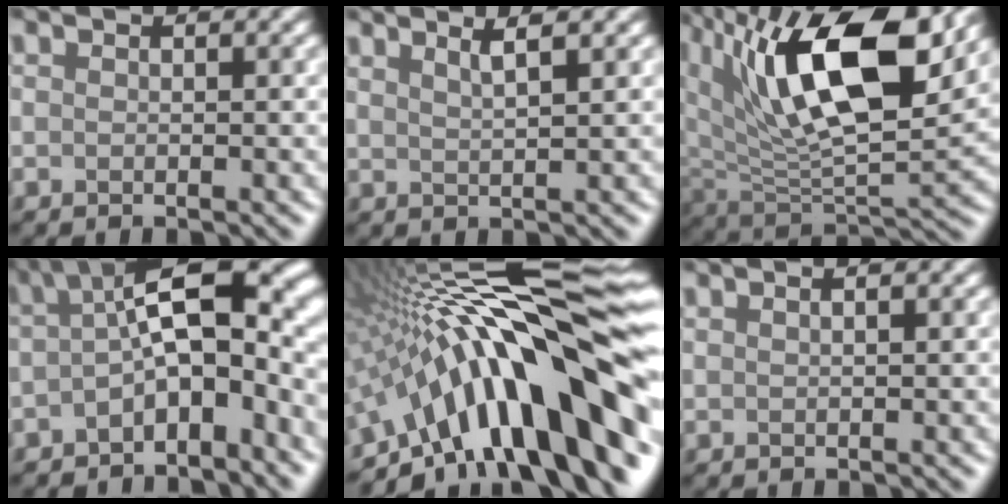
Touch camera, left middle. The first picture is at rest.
{"total": 2.7, "force": [2.3, 0.6, 1.4], "torque": [-0.003, 0.018, 0.006]}
{"total": 12.8, "force": [6.5, 5.9, 9.3], "torque": [-0.175, 0.000, 0.118]}
{"total": 9.9, "force": [-1.1, 3.8, 9.0], "torque": [-0.136, 0.019, -0.030]}
{"total": 16.6, "force": [-3.0, 4.6, 15.6], "torque": [-0.221, 0.046, -0.068]}
{"total": 1.7, "force": [1.2, 0.7, 0.9], "torque": [0.004, 0.002, -0.002]}